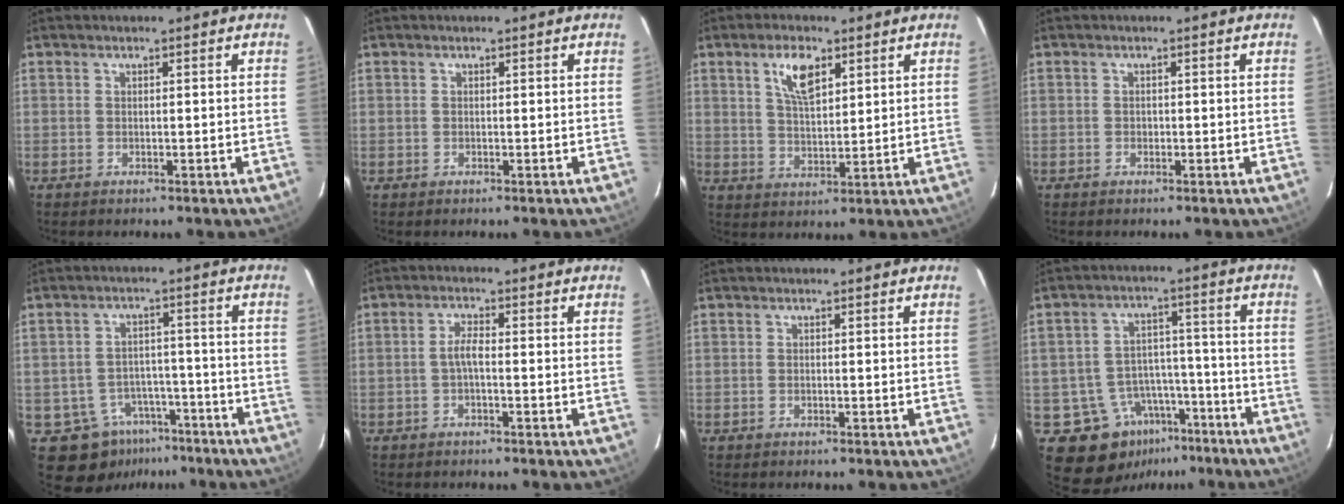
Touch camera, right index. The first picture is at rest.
{"total": 0.8, "force": [-0.1, 0.8, -0.1], "torque": [0.001, 0.002, -0.002]}
{"total": 7.0, "force": [3.5, 3.1, 5.3], "torque": [-0.095, 0.009, 0.068]}
{"total": 0.9, "force": [-0.5, 0.8, 0.0], "torque": [0.001, 0.002, -0.007]}
{"total": 9.0, "force": [-5.6, 6.7, 2.3], "torque": [-0.051, 0.028, -0.060]}
{"total": 2.1, "force": [-1.0, 0.5, 1.8], "torque": [-0.039, 0.008, -0.021]}
{"total": 0.0}
{"total": 11.8, "force": [-7.3, 8.7, 3.3], "torque": [-0.070, 0.039, -0.089]}